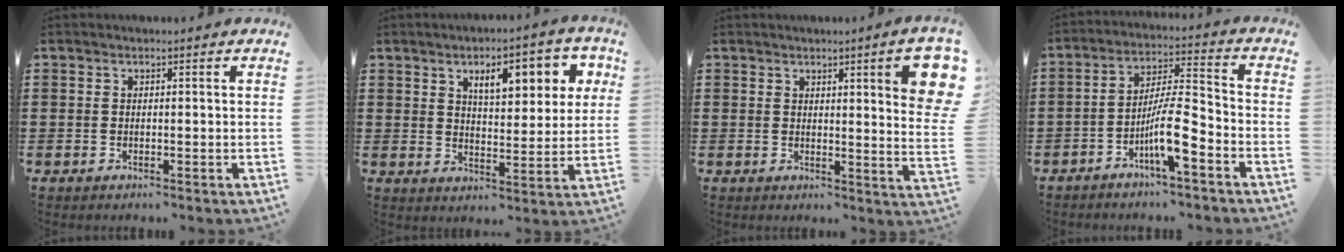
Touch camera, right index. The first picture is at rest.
{"total": 8.0, "force": [3.8, 3.4, 6.1], "torque": [-0.091, -0.003, 0.057]}
{"total": 7.5, "force": [3.4, 1.0, 6.6], "torque": [-0.097, -0.015, 0.053]}
{"total": 8.6, "force": [-4.5, 1.6, 7.2], "torque": [-0.140, 0.002, -0.084]}